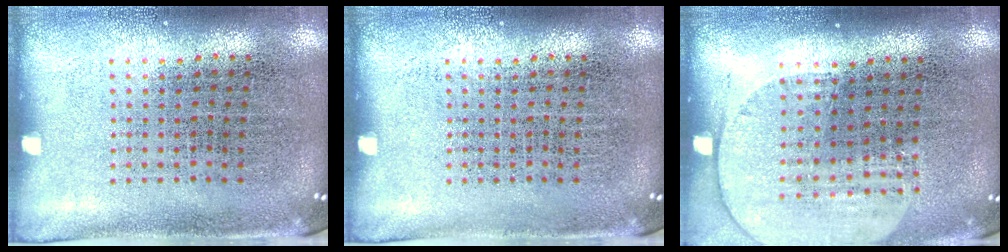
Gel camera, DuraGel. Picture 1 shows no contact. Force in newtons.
{"total": 0.0}
{"total": 1.7, "press": 1.5, "slide": 0.7}